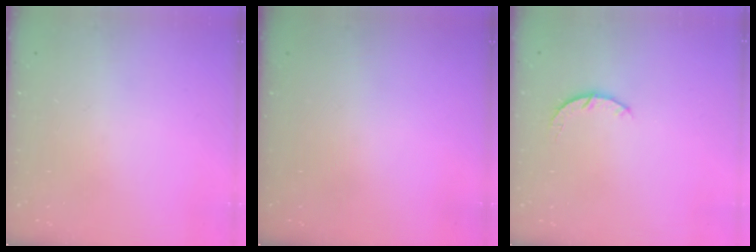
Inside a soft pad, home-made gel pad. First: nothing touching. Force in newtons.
{"total": 0.0}
{"total": 3.4, "press": 3.4, "slide": 0.5}